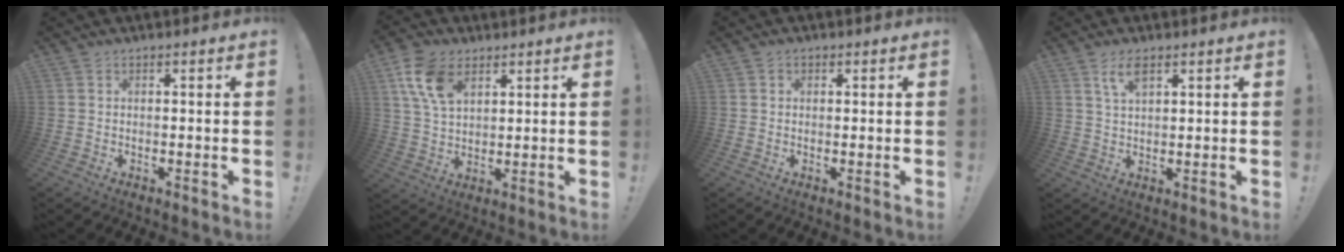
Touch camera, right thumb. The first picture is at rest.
{"total": 11.5, "force": [5.6, 6.9, 7.2], "torque": [-0.139, -0.013, 0.104]}
{"total": 0.9, "force": [0.1, 0.8, 0.2], "torque": [0.004, -0.001, 0.000]}
{"total": 5.0, "force": [2.8, 1.9, 3.6], "torque": [-0.065, -0.006, 0.048]}